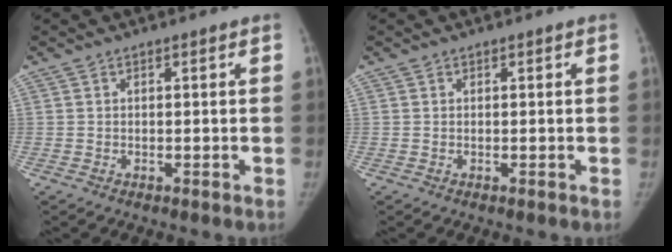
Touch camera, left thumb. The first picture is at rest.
{"total": 0.0}